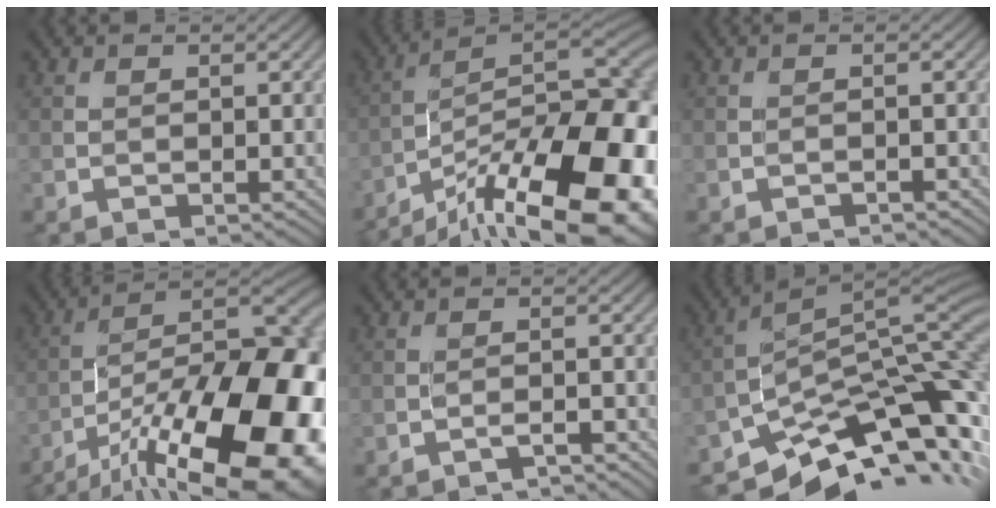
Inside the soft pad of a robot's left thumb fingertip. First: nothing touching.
{"total": 20.8, "force": [-12.4, 7.3, 15.0], "torque": [-0.193, -0.022, -0.195]}
{"total": 0.8, "force": [-0.8, 0.1, 0.2], "torque": [-0.002, 0.002, -0.015]}
{"total": 21.4, "force": [-11.0, 8.4, 16.4], "torque": [-0.237, -0.040, -0.163]}
{"total": 2.1, "force": [-1.9, 0.3, 0.8], "torque": [-0.009, 0.006, -0.038]}
{"total": 13.9, "force": [-8.7, 5.3, 9.4], "torque": [-0.171, -0.010, -0.138]}